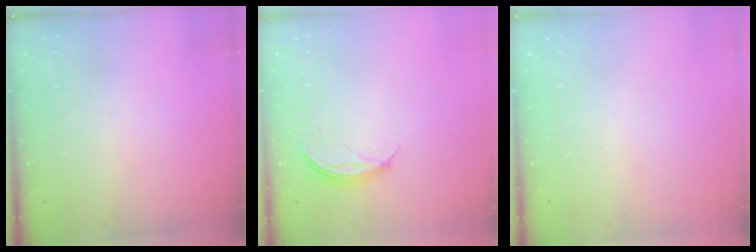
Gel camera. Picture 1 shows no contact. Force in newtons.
{"total": 4.2, "press": 4.2, "slide": 0.5}
{"total": 0.0}